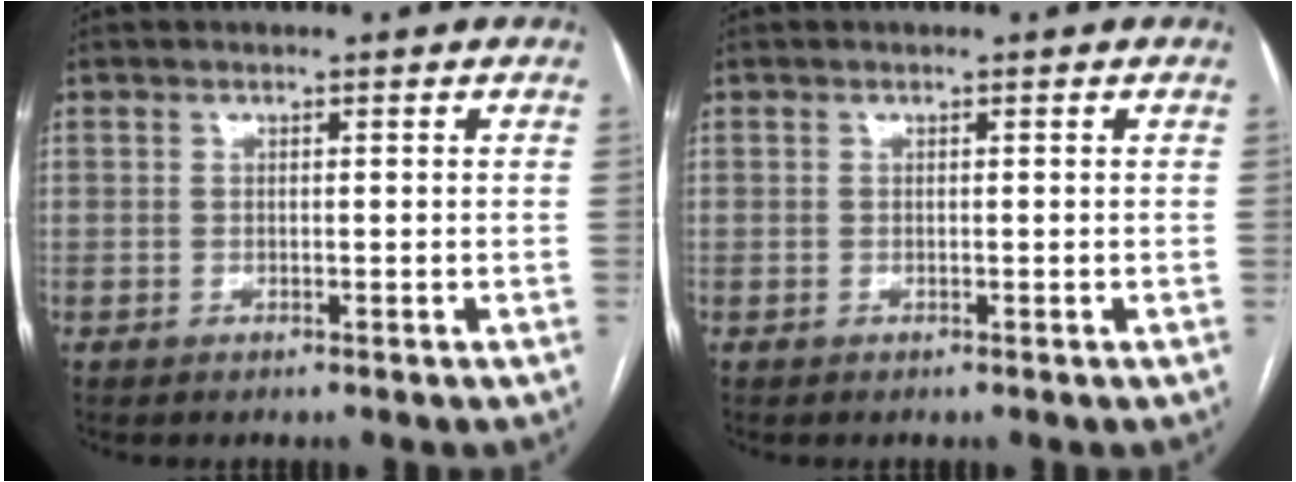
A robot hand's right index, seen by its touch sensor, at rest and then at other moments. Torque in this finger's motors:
{"motor_torque": [0.00, 0.00, 0.00, 0.00]}